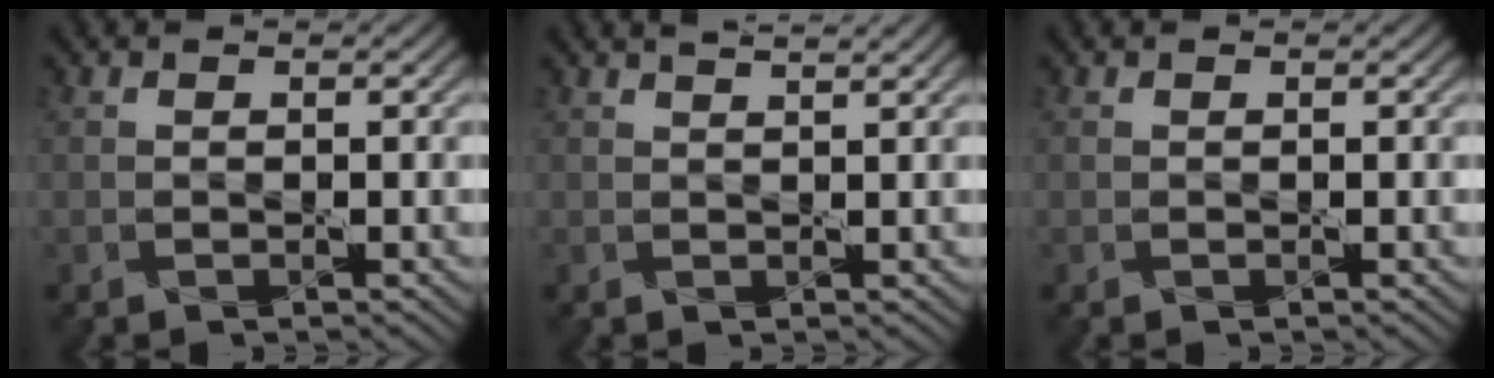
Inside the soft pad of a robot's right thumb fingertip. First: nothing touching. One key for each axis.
{"total": 2.0, "fx": 1.6, "fy": 0.4, "fz": 1.2, "tx": -0.013, "ty": 0.002, "tz": 0.013}
{"total": 0.0}